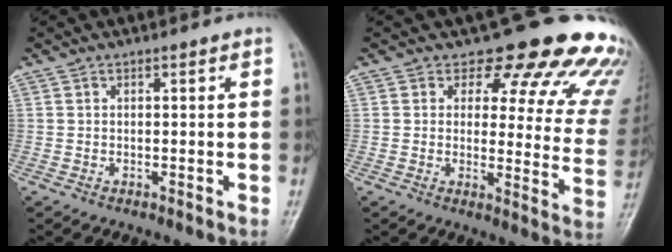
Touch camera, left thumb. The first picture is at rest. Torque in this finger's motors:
{"motor_torque": [0.60, 0.18, 0.06, -0.54, 0.07]}